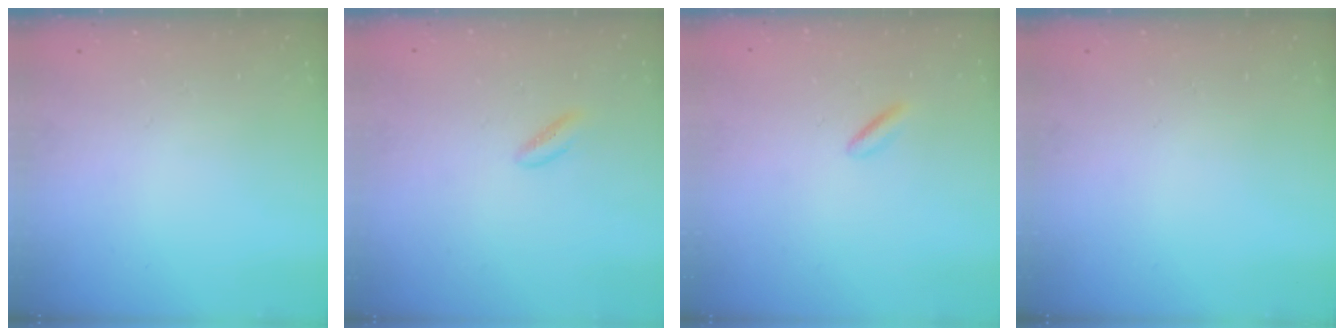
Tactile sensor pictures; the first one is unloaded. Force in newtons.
{"total": 1.1, "press": 0.9, "slide": 0.6}
{"total": 2.3, "press": 2.1, "slide": 1.0}
{"total": 0.0}